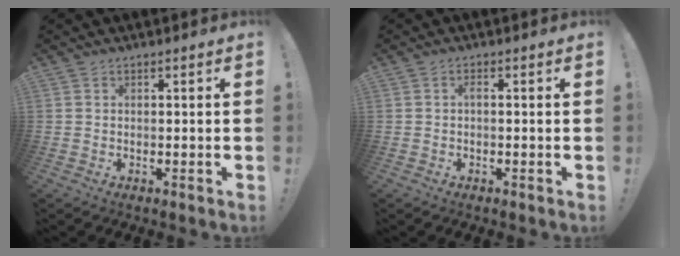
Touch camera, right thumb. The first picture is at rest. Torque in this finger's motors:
{"motor_torque": [0.42, -0.21, 0.11, -0.17, 0.00]}